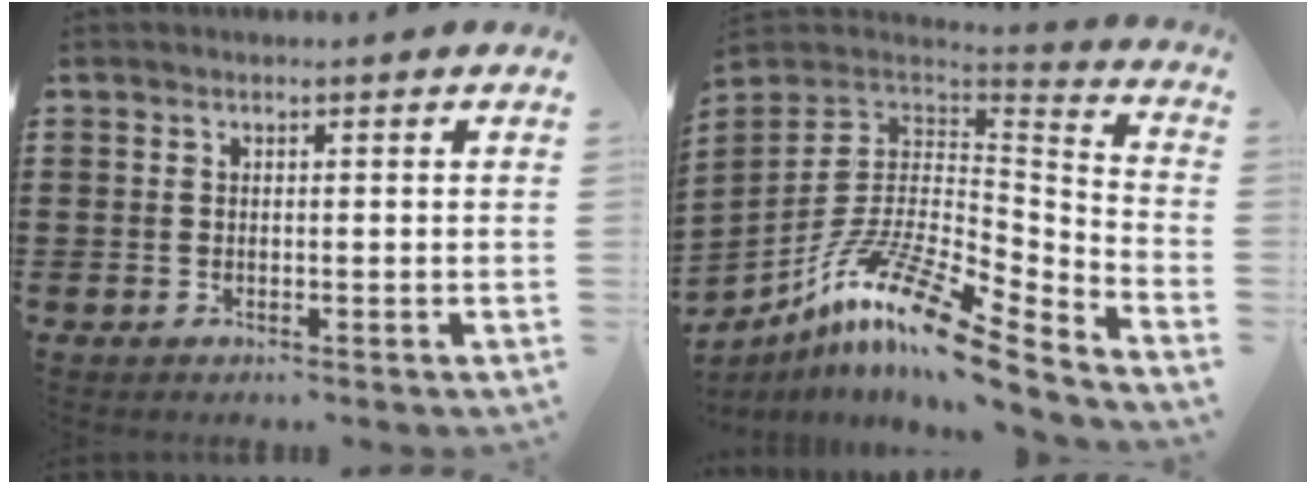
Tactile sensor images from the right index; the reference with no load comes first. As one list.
[{"total": 15.5, "force": [-9.2, 4.4, 11.6], "torque": [-0.228, 0.020, -0.171]}]